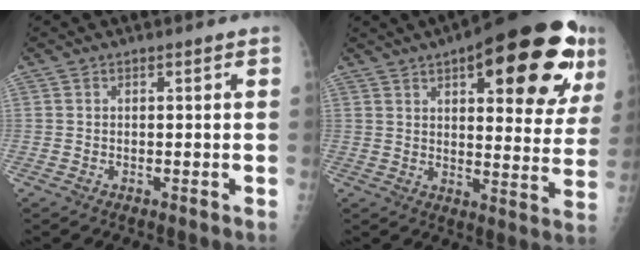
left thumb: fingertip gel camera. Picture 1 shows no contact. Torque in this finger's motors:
{"motor_torque": [0.61, 0.72, 1.54, -1.23, 0.19]}